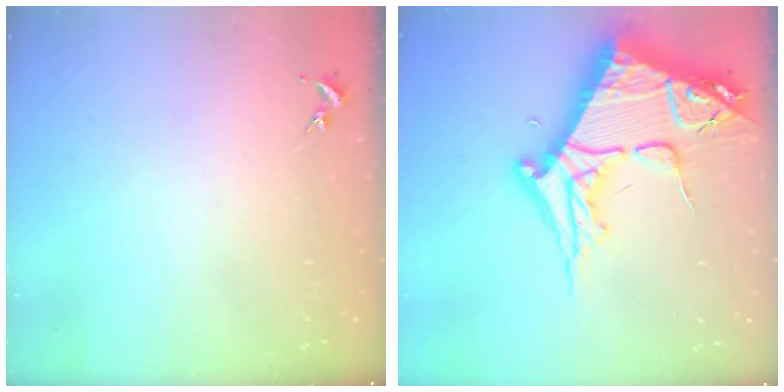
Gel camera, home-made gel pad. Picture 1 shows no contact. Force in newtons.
{"total": 14.3, "press": 14.2, "slide": 1.4}